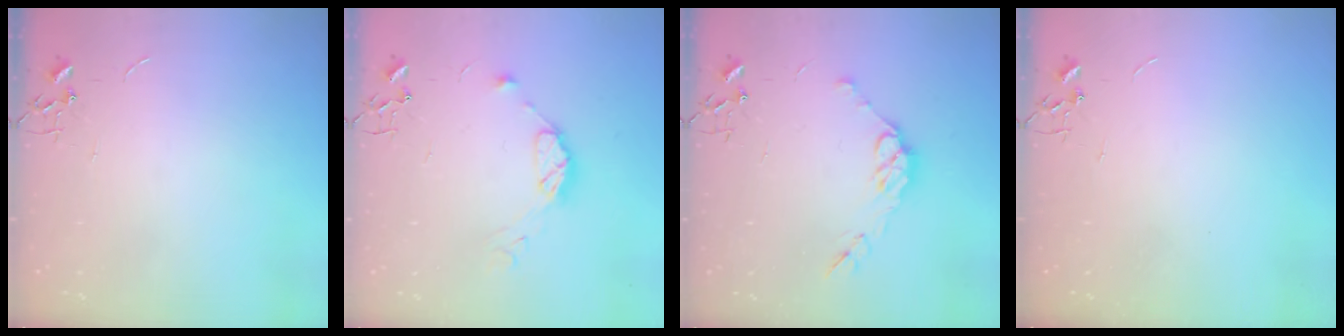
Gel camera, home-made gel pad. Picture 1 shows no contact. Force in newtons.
{"total": 9.4, "press": 9.4, "slide": 0.8}
{"total": 9.6, "press": 9.5, "slide": 0.7}
{"total": 0.0}